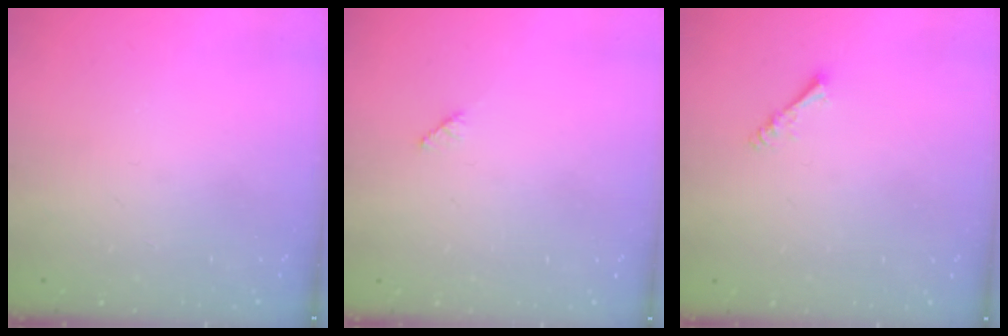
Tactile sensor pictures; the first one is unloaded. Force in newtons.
{"total": 1.9, "press": 1.9, "slide": 0.3}
{"total": 1.4, "press": 1.3, "slide": 0.3}